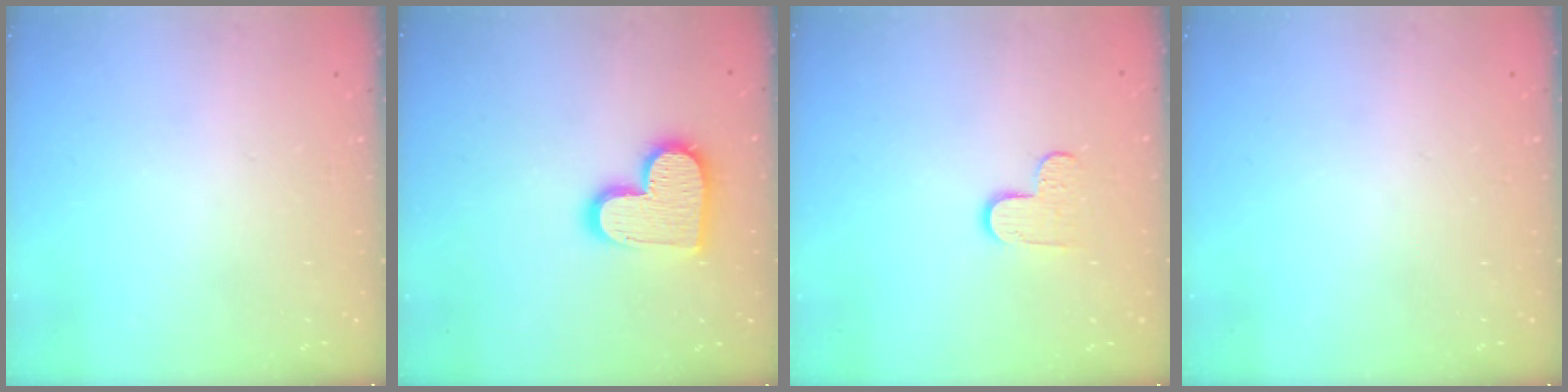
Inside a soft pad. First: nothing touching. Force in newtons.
{"total": 14.0, "press": 13.9, "slide": 0.5}
{"total": 5.3, "press": 5.3, "slide": 0.3}
{"total": 0.0}